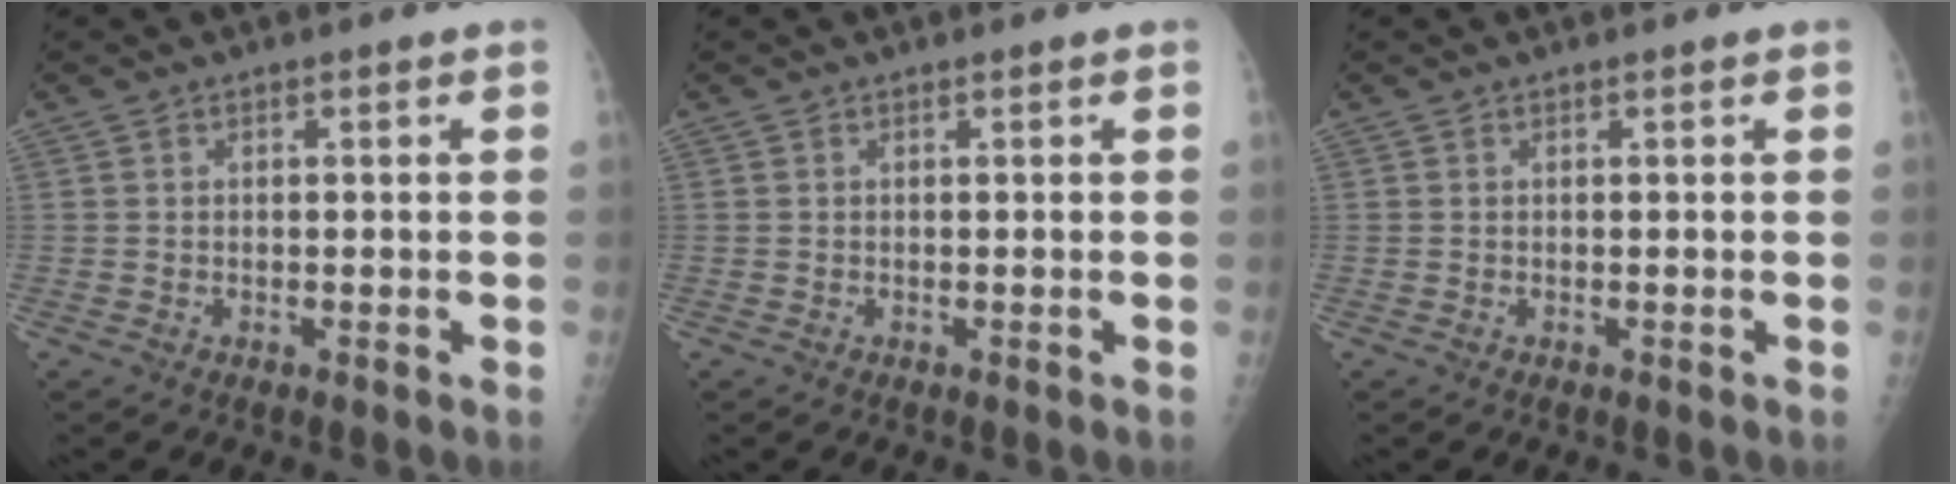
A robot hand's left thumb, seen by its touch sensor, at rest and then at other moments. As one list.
[{"total": 0.0}, {"total": 0.0}]